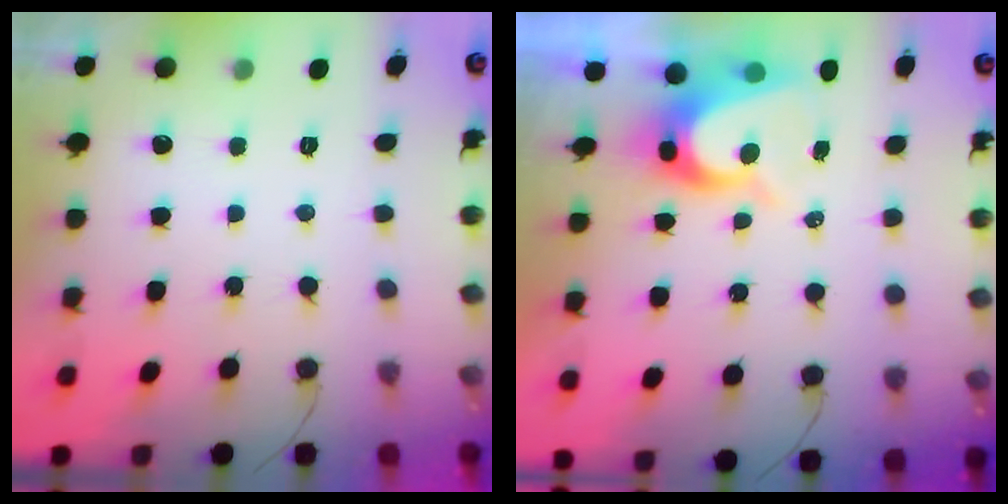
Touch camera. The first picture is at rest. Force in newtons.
{"total": 9.0, "press": 9.0, "slide": 0.7}